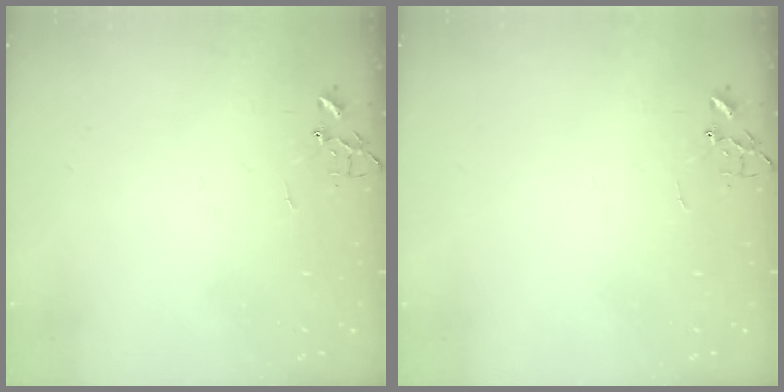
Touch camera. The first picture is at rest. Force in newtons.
{"total": 0.0}